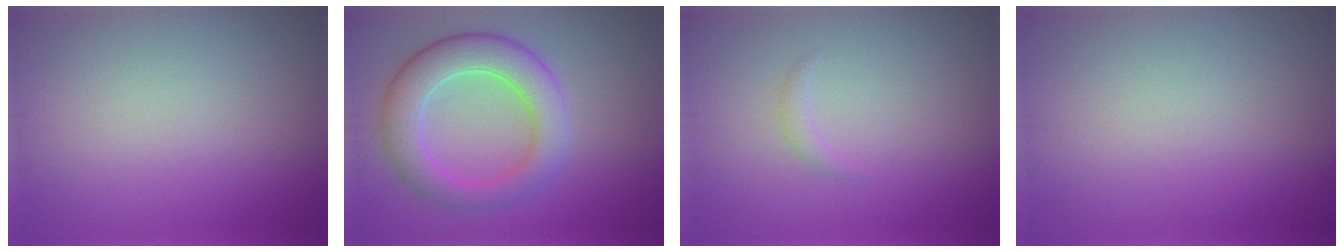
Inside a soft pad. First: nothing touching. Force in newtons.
{"total": 6.6, "press": 6.6, "slide": 0.2}
{"total": 0.8, "press": 0.8, "slide": 0.1}
{"total": 0.0}